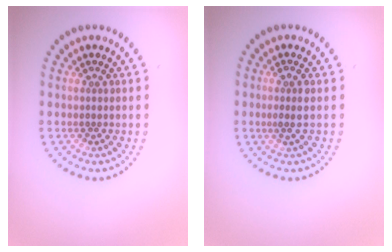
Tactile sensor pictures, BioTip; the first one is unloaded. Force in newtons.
{"total": 1.4, "press": 1.2, "slide": 0.7}